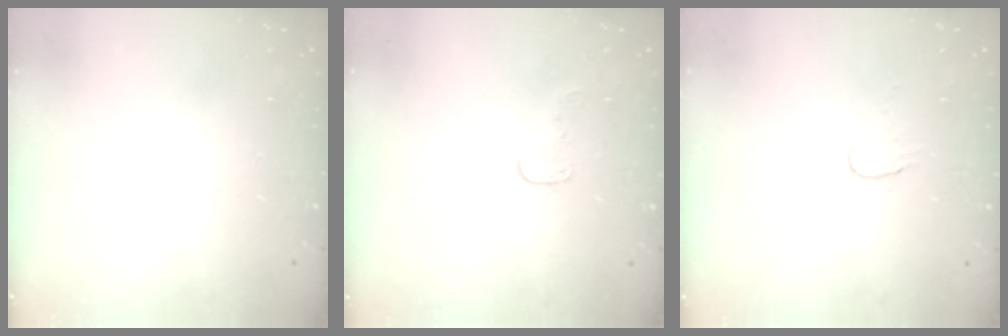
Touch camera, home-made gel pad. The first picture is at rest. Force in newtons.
{"total": 6.4, "press": 6.4, "slide": 0.4}
{"total": 6.2, "press": 6.2, "slide": 0.5}